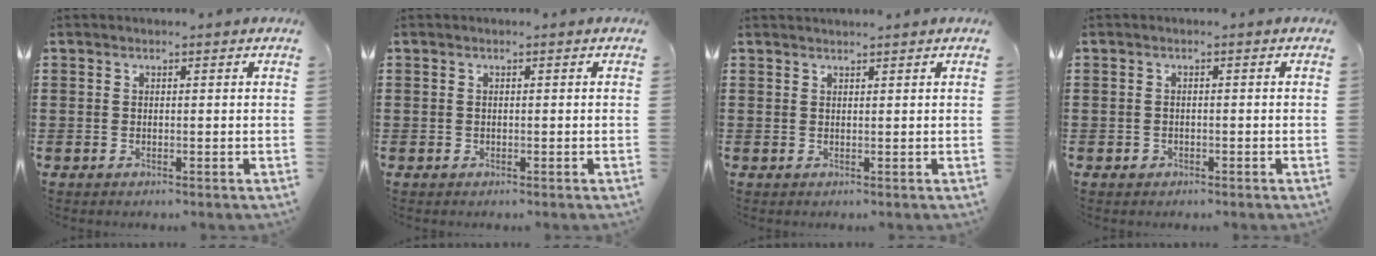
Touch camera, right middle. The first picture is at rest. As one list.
[{"total": 0.0}, {"total": 0.9, "force": [0.9, -0.1, 0.0], "torque": [-0.002, -0.002, 0.019]}, {"total": 1.0, "force": [-0.7, 0.7, 0.1], "torque": [-0.003, 0.001, -0.015]}]